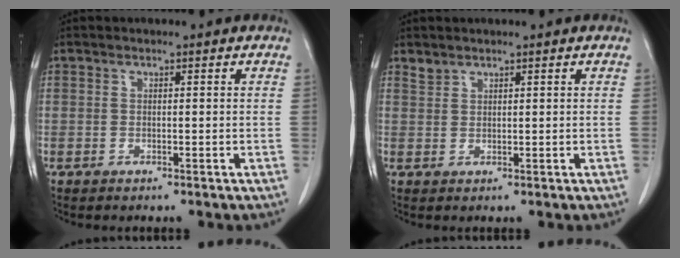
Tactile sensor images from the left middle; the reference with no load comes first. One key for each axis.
{"total": 1.3, "fx": 1.2, "fy": 0.3, "fz": 0.0, "tx": -0.001, "ty": 0.003, "tz": 0.027}